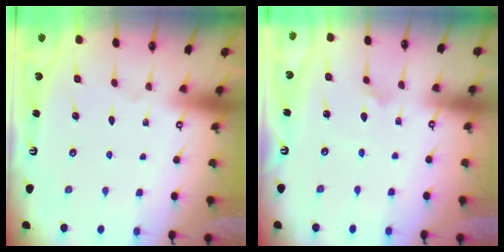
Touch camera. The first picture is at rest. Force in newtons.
{"total": 3.5, "press": 3.4, "slide": 0.3}